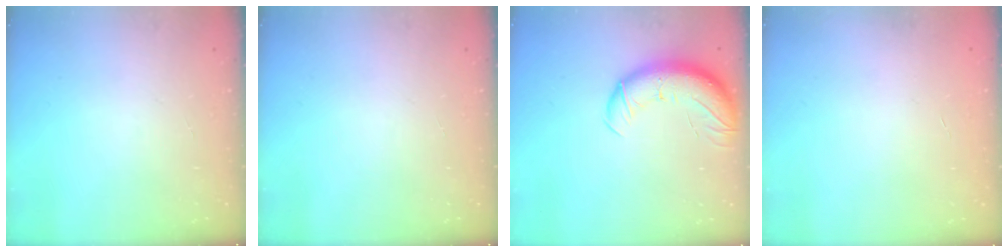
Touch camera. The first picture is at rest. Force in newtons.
{"total": 0.0}
{"total": 12.8, "press": 12.5, "slide": 3.1}
{"total": 0.5, "press": 0.5, "slide": 0.1}